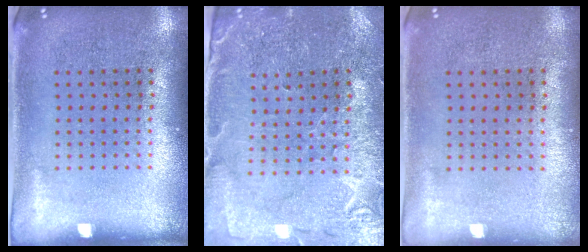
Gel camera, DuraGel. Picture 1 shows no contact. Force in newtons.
{"total": 1.0, "press": 1.0, "slide": 0.2}
{"total": 0.0}